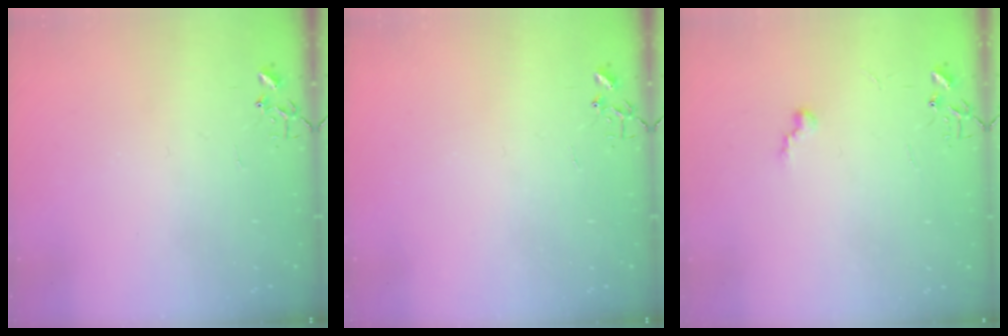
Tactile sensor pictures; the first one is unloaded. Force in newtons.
{"total": 0.0}
{"total": 5.3, "press": 5.3, "slide": 0.5}